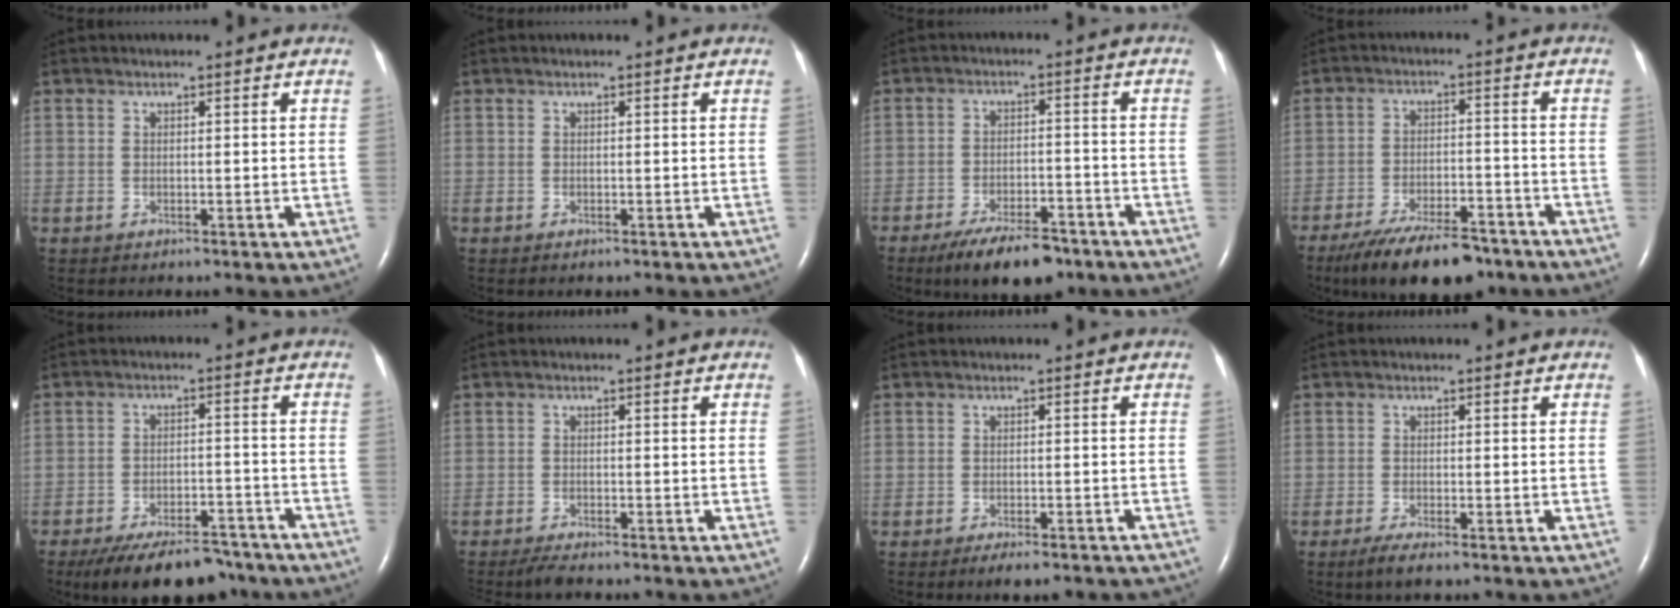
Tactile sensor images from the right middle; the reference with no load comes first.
{"total": 0.0}
{"total": 9.7, "force": [-7.2, 3.3, 5.6], "torque": [-0.094, -0.009, -0.118]}
{"total": 13.4, "force": [-10.5, 3.8, 7.4], "torque": [-0.126, -0.012, -0.169]}
{"total": 13.5, "force": [-11.2, 4.7, 6.0], "torque": [-0.093, 0.000, -0.164]}
{"total": 3.3, "force": [-2.9, 0.2, 1.5], "torque": [-0.033, -0.010, -0.048]}
{"total": 7.6, "force": [-6.5, 1.6, 3.7], "torque": [-0.036, -0.002, -0.082]}
{"total": 2.7, "force": [-1.9, 0.2, 1.9], "torque": [-0.044, -0.008, -0.038]}